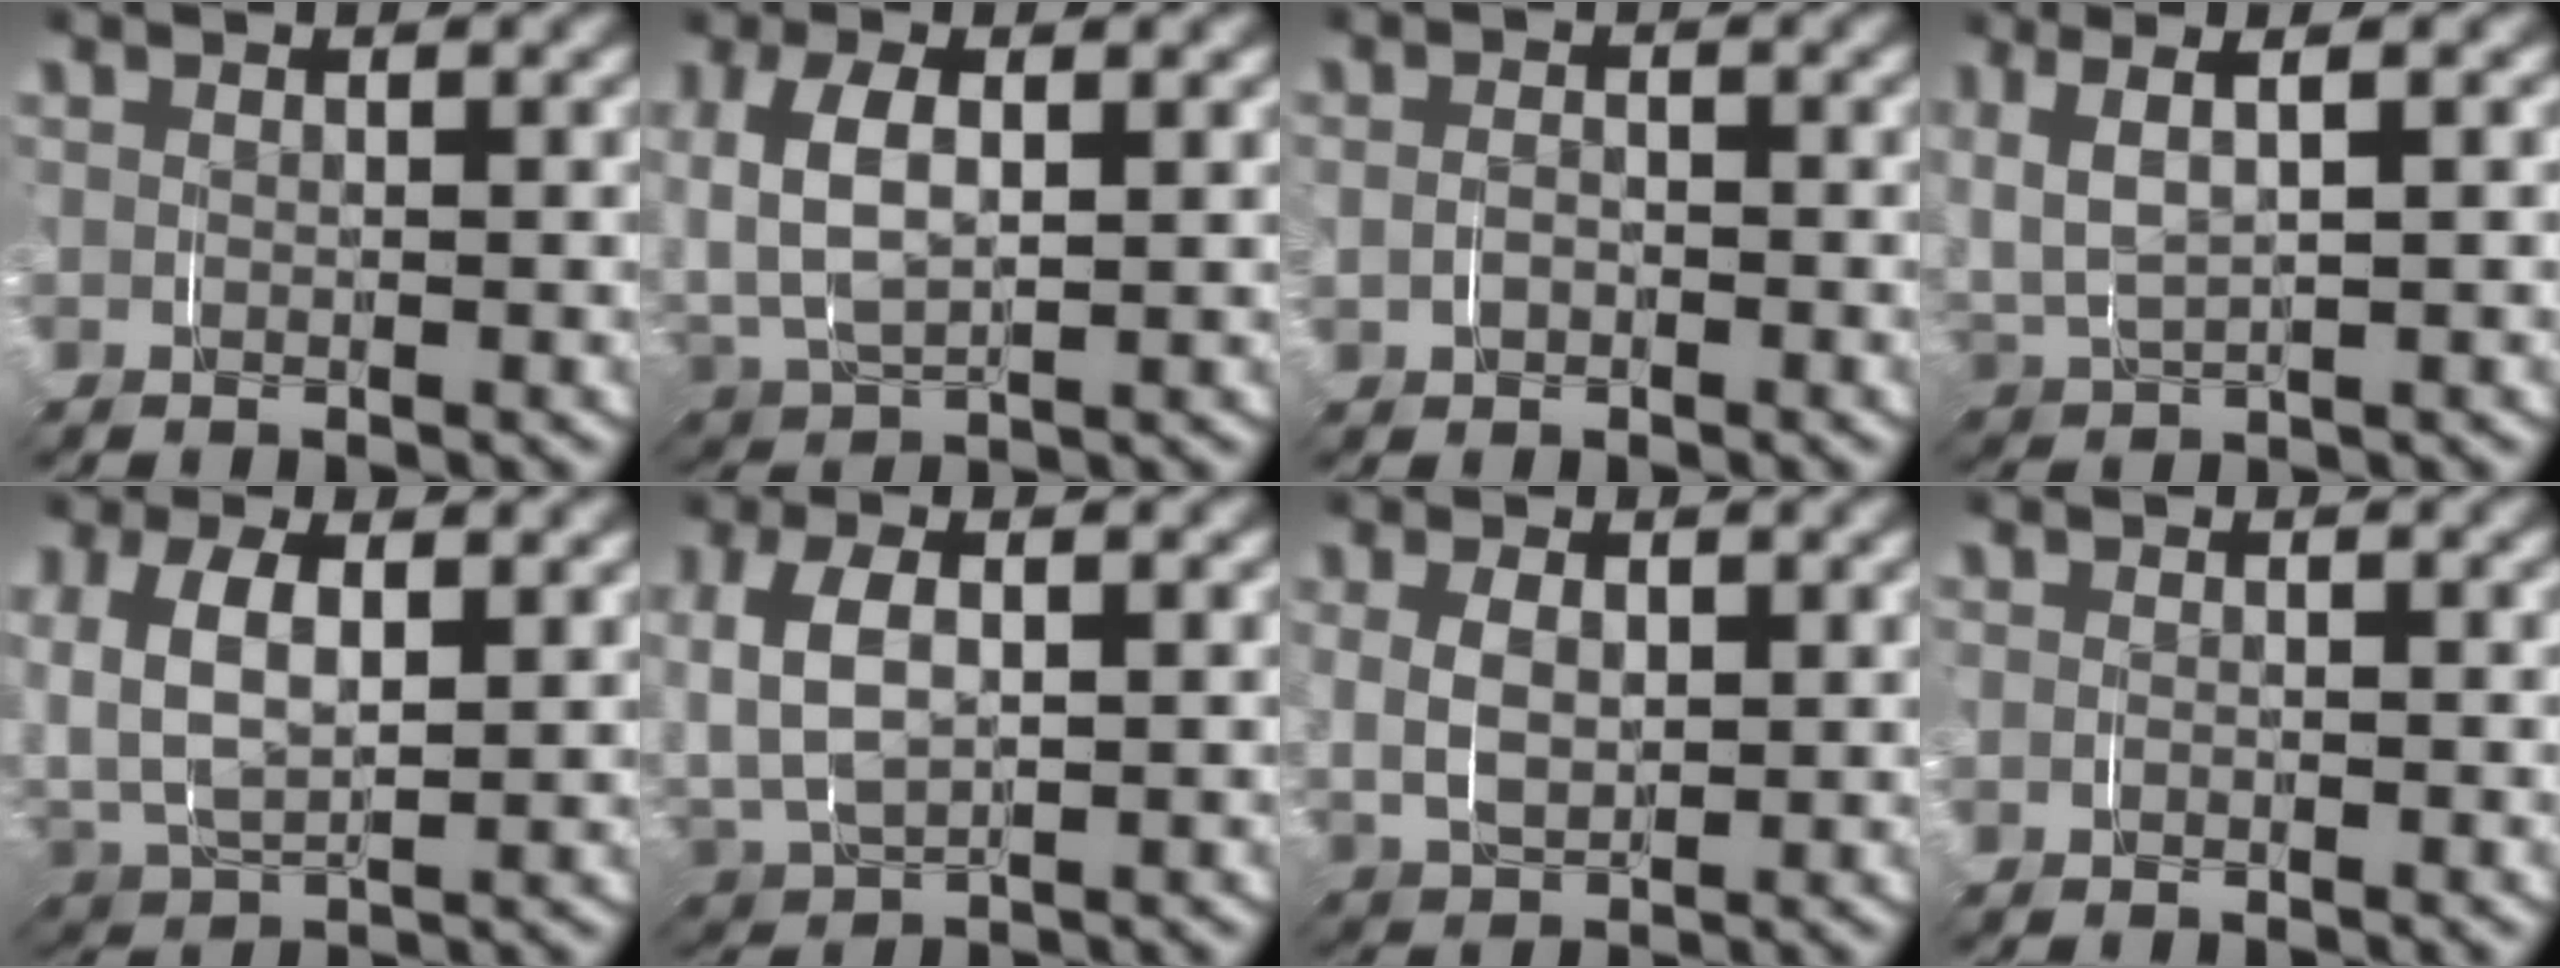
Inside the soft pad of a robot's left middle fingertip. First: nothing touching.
{"total": 1.9, "force": [1.1, 1.1, 1.1], "torque": [-0.036, -0.005, 0.018]}
{"total": 0.8, "force": [-0.3, 0.4, -0.6], "torque": [0.010, -0.004, -0.007]}
{"total": 3.8, "force": [2.0, 2.2, 2.4], "torque": [-0.045, 0.006, 0.024]}
{"total": 3.0, "force": [1.7, 1.9, 1.6], "torque": [-0.047, -0.005, 0.024]}
{"total": 1.7, "force": [0.6, 1.2, 1.0], "torque": [-0.035, -0.009, 0.014]}
{"total": 1.8, "force": [0.9, 1.5, 0.7], "torque": [-0.020, -0.003, 0.010]}
{"total": 0.8, "force": [-0.6, 0.5, -0.2], "torque": [-0.006, -0.006, -0.011]}